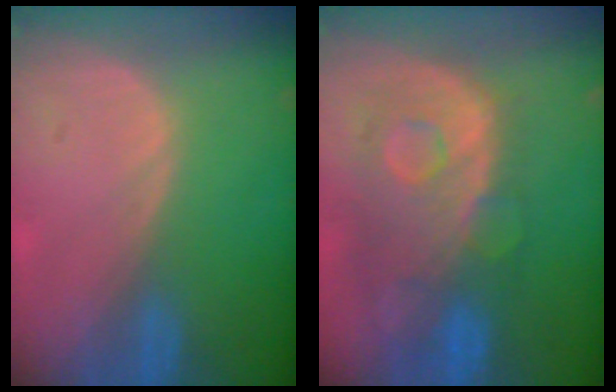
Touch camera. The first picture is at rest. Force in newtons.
{"total": 11.3, "press": 9.8, "slide": 5.7}